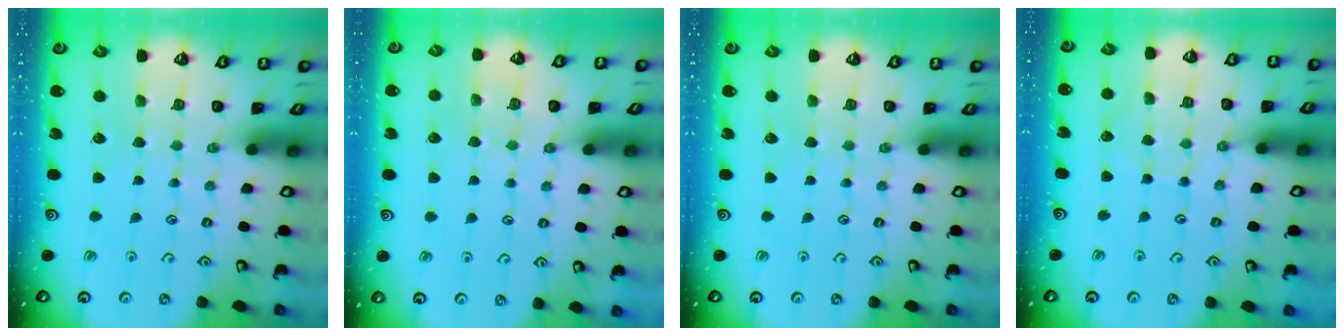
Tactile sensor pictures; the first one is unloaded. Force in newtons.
{"total": 5.3, "press": 5.3, "slide": 0.7}
{"total": 0.0}
{"total": 5.2, "press": 5.1, "slide": 0.6}